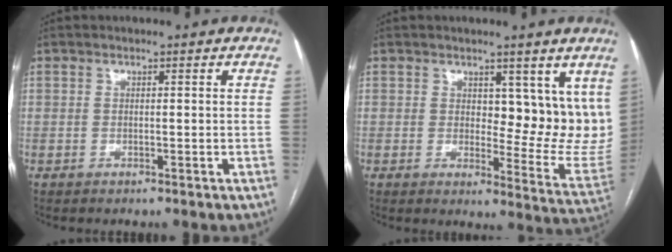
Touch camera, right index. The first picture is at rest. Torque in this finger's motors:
{"motor_torque": [0.24, 0.26, 0.16, 0.02]}